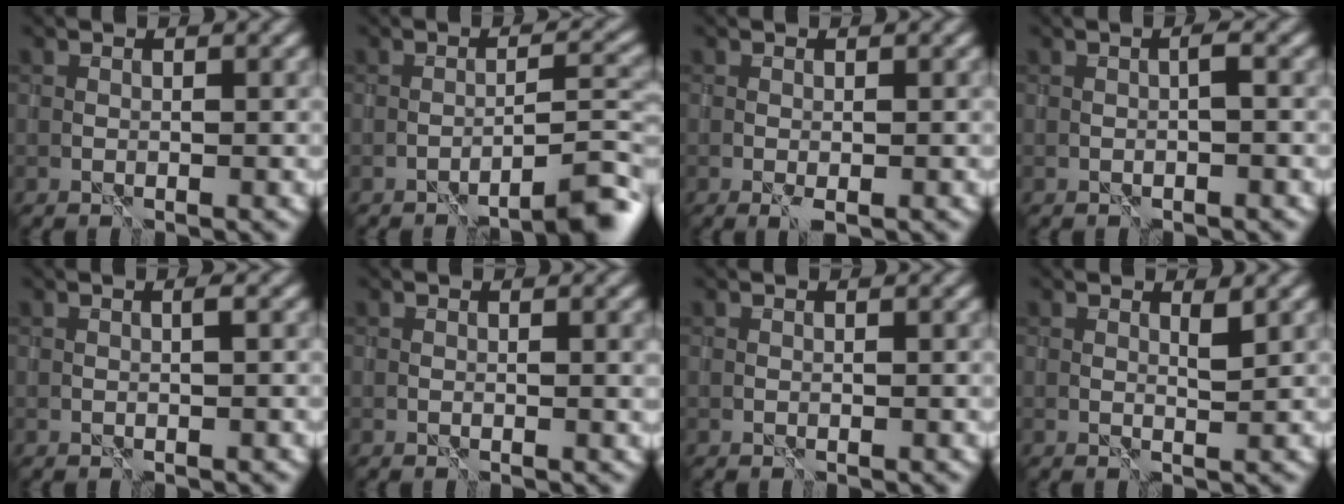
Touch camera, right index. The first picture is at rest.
{"total": 5.2, "force": [-3.7, 0.6, 3.6], "torque": [-0.035, 0.019, -0.057]}
{"total": 1.0, "force": [-0.5, 0.2, 0.8], "torque": [-0.019, -0.004, -0.009]}
{"total": 1.1, "force": [-0.3, 0.0, 1.0], "torque": [-0.019, 0.003, -0.004]}
{"total": 0.7, "force": [0.0, 0.0, 0.7], "torque": [-0.013, 0.003, 0.002]}
{"total": 0.8, "force": [0.1, 0.1, 0.7], "torque": [-0.009, 0.000, 0.003]}
{"total": 0.0}
{"total": 0.8, "force": [0.6, 0.0, 0.5], "torque": [-0.009, -0.003, 0.009]}